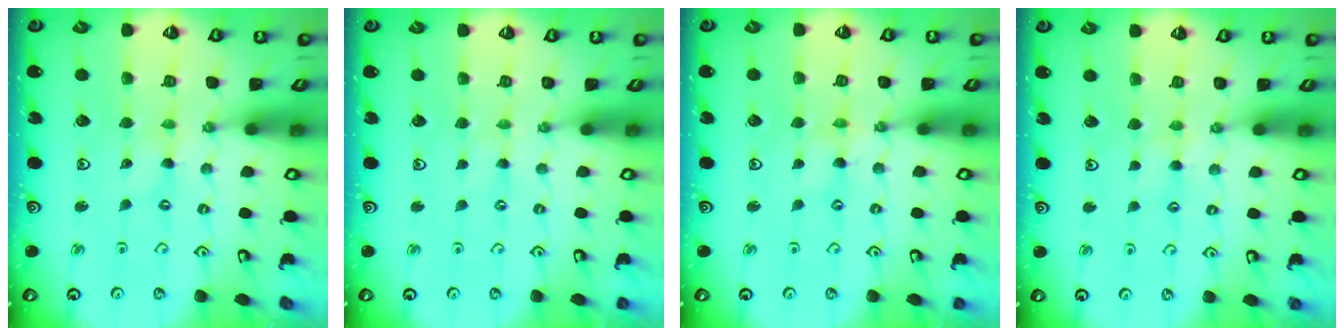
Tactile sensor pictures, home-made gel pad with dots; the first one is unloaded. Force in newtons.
{"total": 0.7, "press": 0.6, "slide": 0.1}
{"total": 1.4, "press": 1.4, "slide": 0.2}
{"total": 2.8, "press": 2.8, "slide": 0.4}